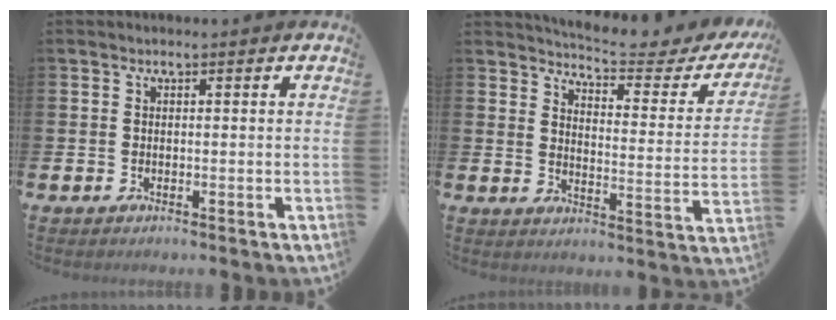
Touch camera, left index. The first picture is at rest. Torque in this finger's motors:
{"motor_torque": [1.02, -1.13, 0.24, 0.04]}